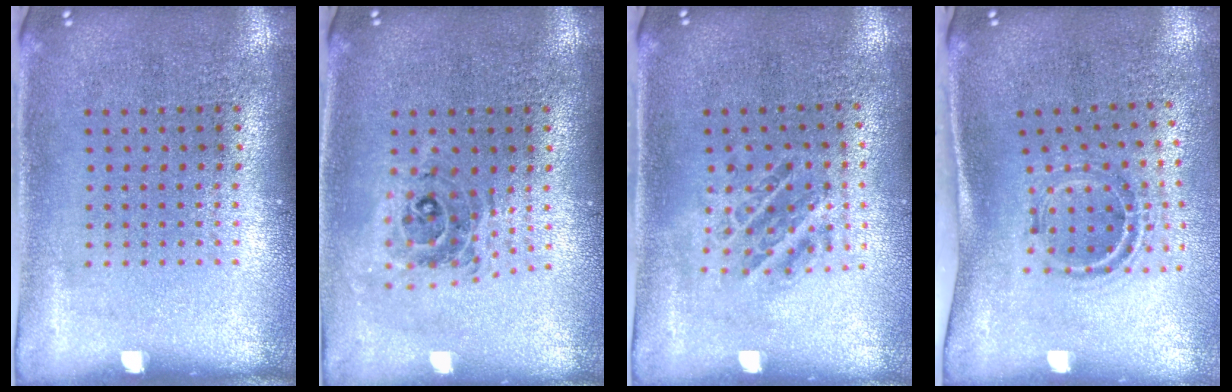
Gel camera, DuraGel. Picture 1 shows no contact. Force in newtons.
{"total": 0.7, "press": 0.6, "slide": 0.1}
{"total": 1.0, "press": 1.0, "slide": 0.2}
{"total": 1.1, "press": 1.0, "slide": 0.5}